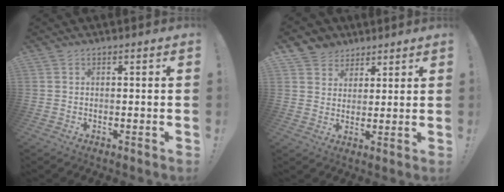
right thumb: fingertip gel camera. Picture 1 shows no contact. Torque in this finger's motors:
{"motor_torque": [-0.09, 1.03, 0.14, 0.02, 0.03]}